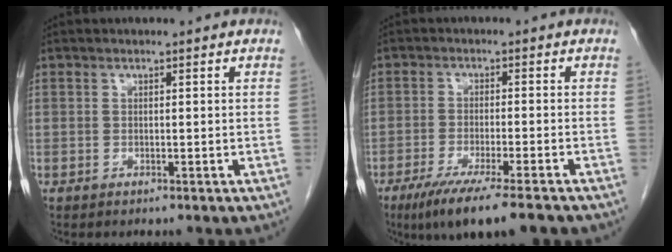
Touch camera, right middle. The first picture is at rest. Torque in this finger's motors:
{"motor_torque": [0.84, -0.66, 0.26, 0.10]}